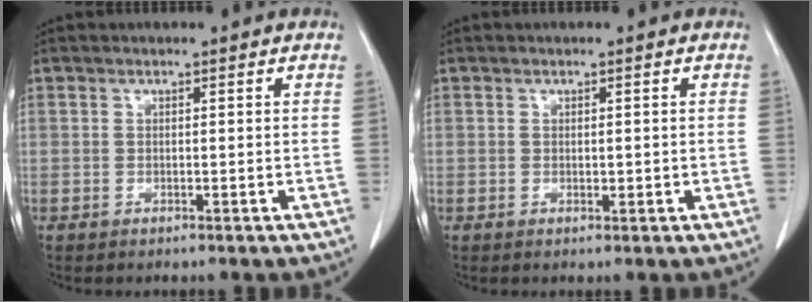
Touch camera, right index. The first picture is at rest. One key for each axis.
{"total": 0.9, "fx": 0.0, "fy": 0.5, "fz": 0.8, "tx": -0.012, "ty": -0.003, "tz": 0.002}